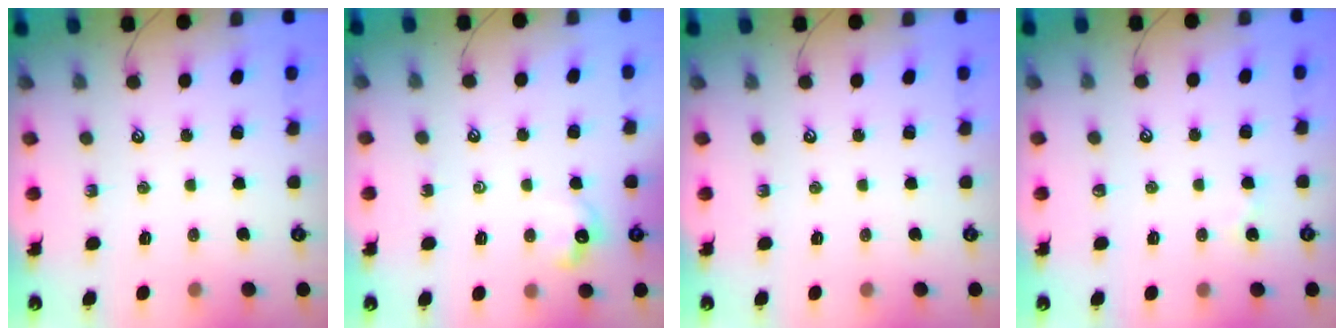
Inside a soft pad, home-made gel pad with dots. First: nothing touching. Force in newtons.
{"total": 4.1, "press": 4.1, "slide": 0.6}
{"total": 0.0}
{"total": 1.1, "press": 1.0, "slide": 0.2}